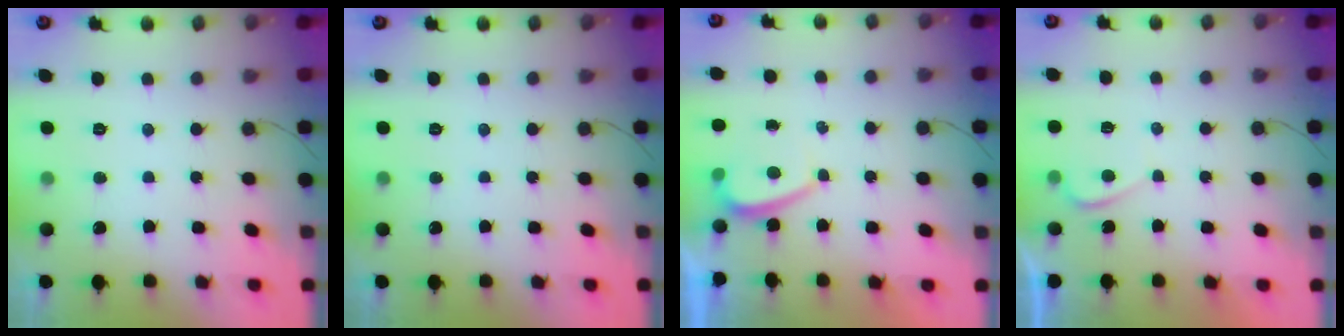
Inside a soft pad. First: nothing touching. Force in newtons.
{"total": 0.0}
{"total": 0.9, "press": 0.7, "slide": 0.5}
{"total": 0.7, "press": 0.6, "slide": 0.4}